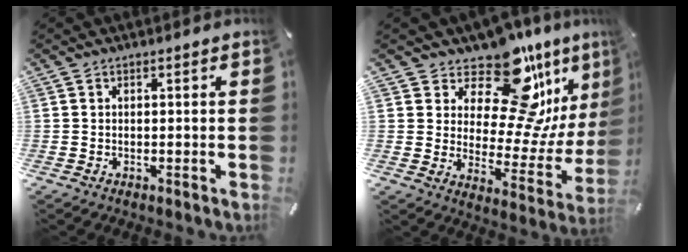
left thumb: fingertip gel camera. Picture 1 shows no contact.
{"total": 16.9, "force": [12.8, 6.8, 8.7], "torque": [-0.122, -0.127, 0.213]}